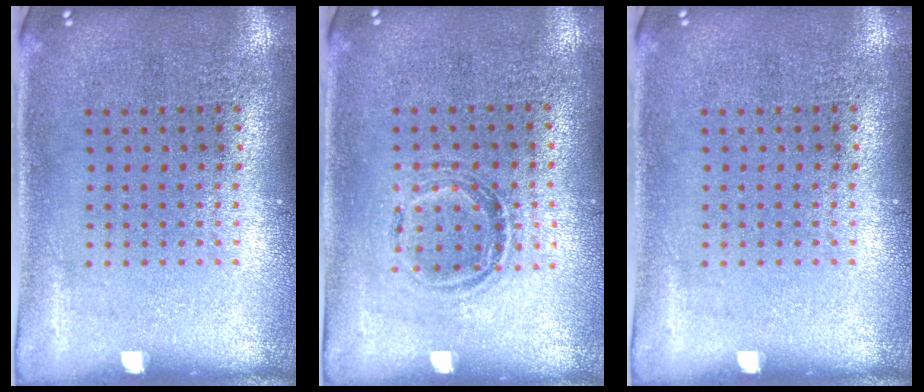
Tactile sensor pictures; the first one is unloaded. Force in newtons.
{"total": 1.1, "press": 1.0, "slide": 0.4}
{"total": 0.0}